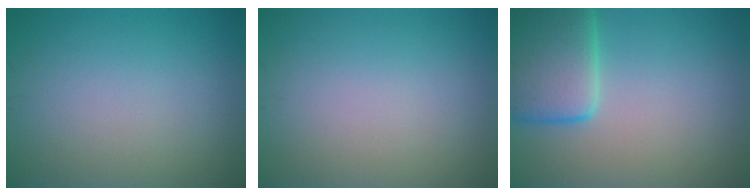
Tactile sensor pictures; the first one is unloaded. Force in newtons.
{"total": 0.0}
{"total": 6.9, "press": 6.9, "slide": 0.6}